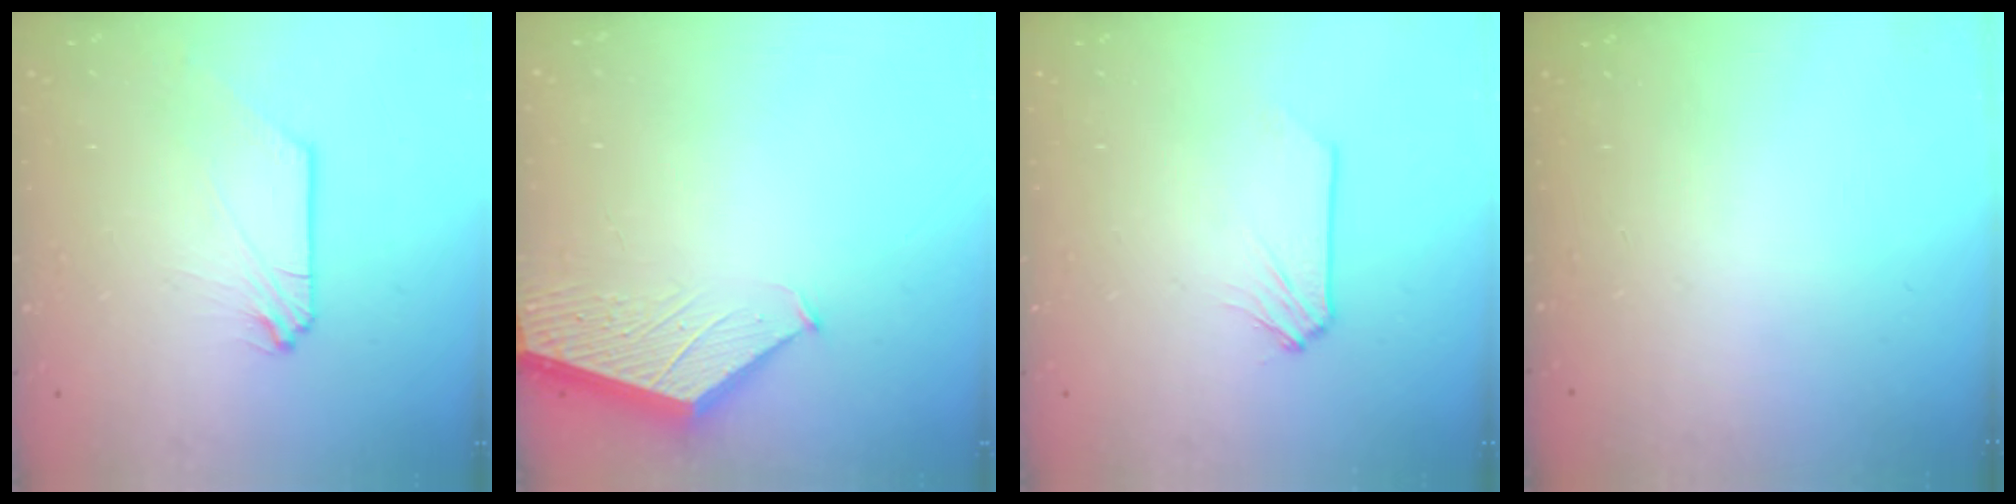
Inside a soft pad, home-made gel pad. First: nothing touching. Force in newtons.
{"total": 1.9, "press": 1.9, "slide": 0.2}
{"total": 0.7, "press": 0.7, "slide": 0.1}
{"total": 0.0}